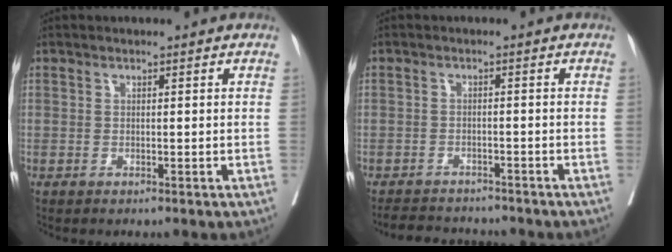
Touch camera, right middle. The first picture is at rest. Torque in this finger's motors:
{"motor_torque": [0.23, -0.53, -0.05, -0.07]}